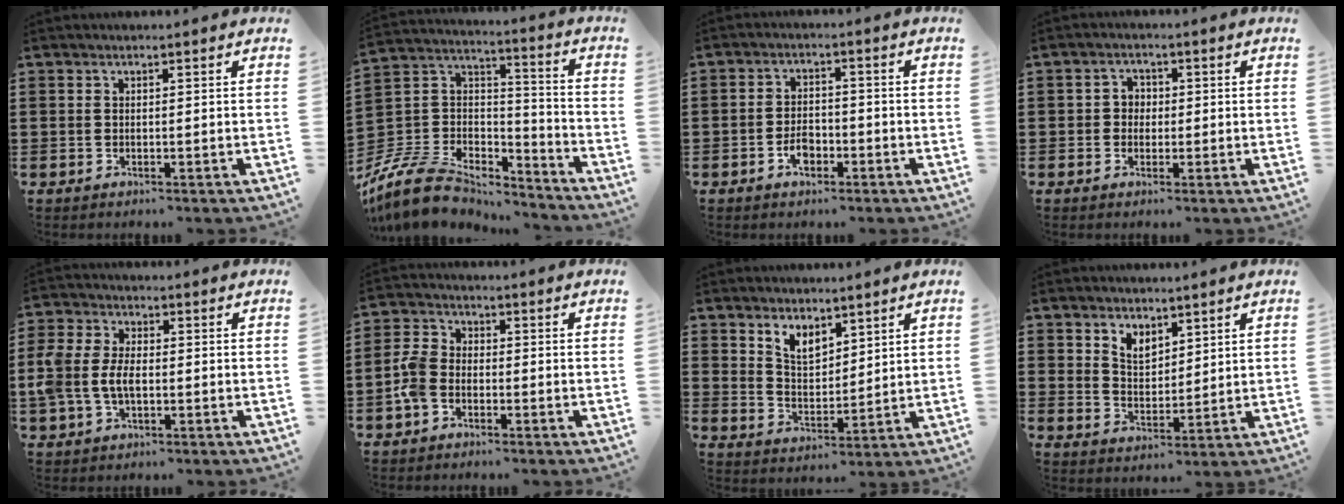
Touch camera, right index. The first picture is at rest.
{"total": 10.9, "force": [-9.1, 4.5, 3.8], "torque": [-0.107, 0.014, -0.184]}
{"total": 3.3, "force": [-1.8, 1.8, 2.2], "torque": [-0.046, -0.001, -0.035]}
{"total": 2.1, "force": [-0.4, 1.9, 0.8], "torque": [-0.023, 0.008, -0.011]}
{"total": 5.9, "force": [-1.0, 3.7, 4.5], "torque": [-0.118, -0.003, -0.027]}
{"total": 4.9, "force": [-2.1, 3.3, 3.0], "torque": [-0.090, 0.002, -0.049]}
{"total": 5.0, "force": [3.9, 2.5, 1.9], "torque": [-0.051, -0.002, 0.073]}
{"total": 4.0, "force": [3.1, 2.3, 1.0], "torque": [-0.029, 0.004, 0.059]}